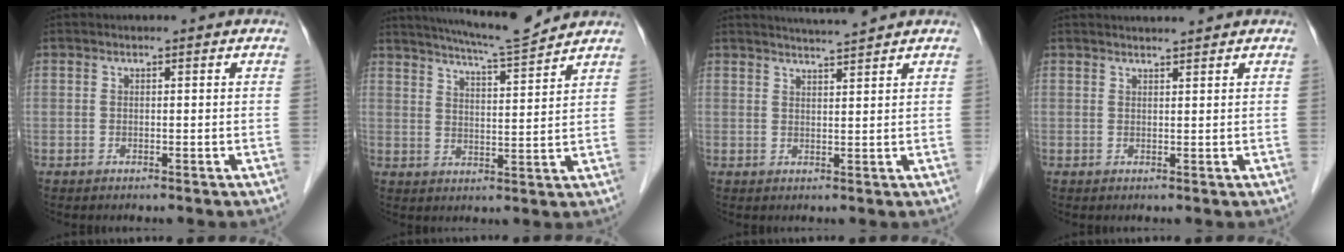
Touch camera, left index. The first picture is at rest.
{"total": 9.7, "force": [9.1, -0.8, 3.4], "torque": [-0.062, -0.001, 0.143]}
{"total": 3.7, "force": [3.5, -1.0, 0.7], "torque": [-0.013, 0.003, 0.061]}
{"total": 2.8, "force": [2.8, -0.1, 0.7], "torque": [-0.010, 0.013, 0.041]}